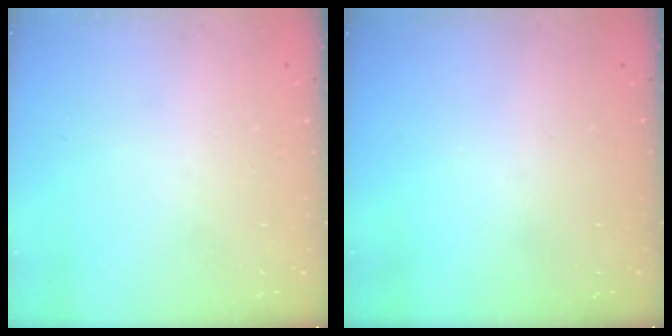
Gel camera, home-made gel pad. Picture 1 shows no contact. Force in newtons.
{"total": 0.0}